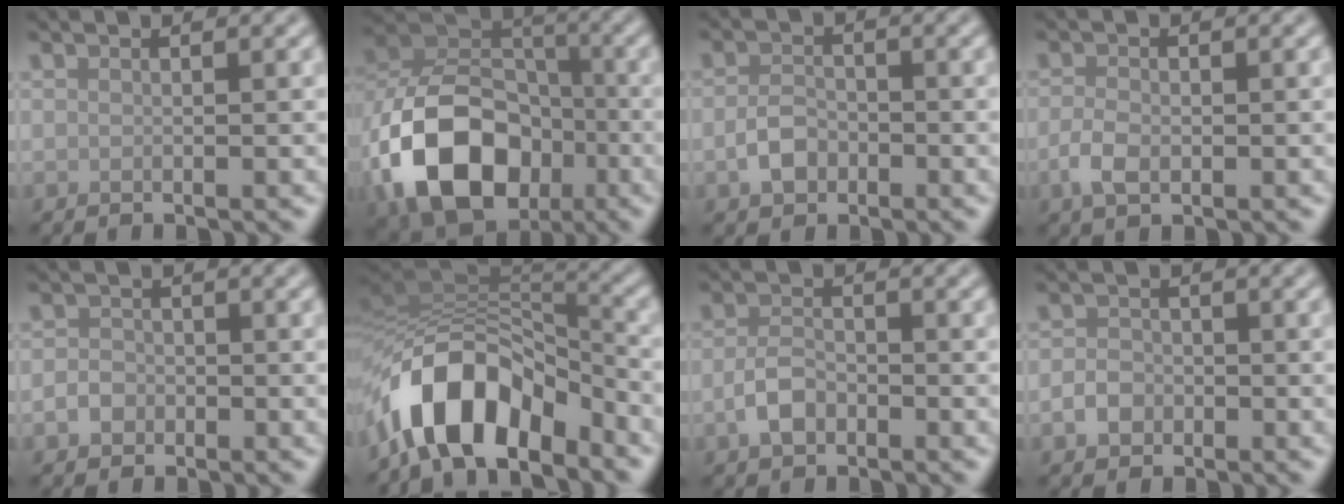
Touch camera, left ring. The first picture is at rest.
{"total": 13.6, "force": [-5.1, 9.5, 8.3], "torque": [-0.171, -0.008, -0.104]}
{"total": 2.5, "force": [-1.0, 1.8, 1.5], "torque": [-0.029, 0.001, -0.024]}
{"total": 2.3, "force": [-0.6, 1.4, 1.7], "torque": [-0.038, -0.003, -0.014]}
{"total": 1.6, "force": [-0.7, 1.3, 0.6], "torque": [-0.007, 0.001, -0.018]}
{"total": 9.7, "force": [-6.0, 4.5, 6.2], "torque": [-0.097, 0.011, -0.109]}
{"total": 2.6, "force": [-1.1, 1.6, 1.7], "torque": [-0.037, 0.001, -0.027]}
{"total": 2.0, "force": [-0.8, 1.6, 0.9], "torque": [-0.014, 0.000, -0.020]}